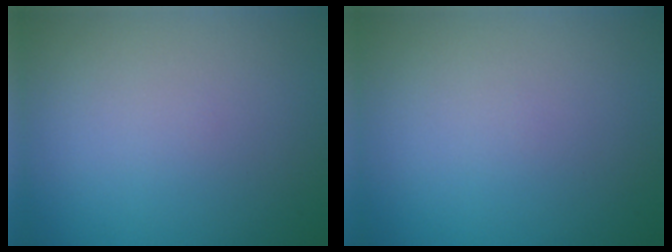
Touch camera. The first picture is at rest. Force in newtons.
{"total": 0.0}